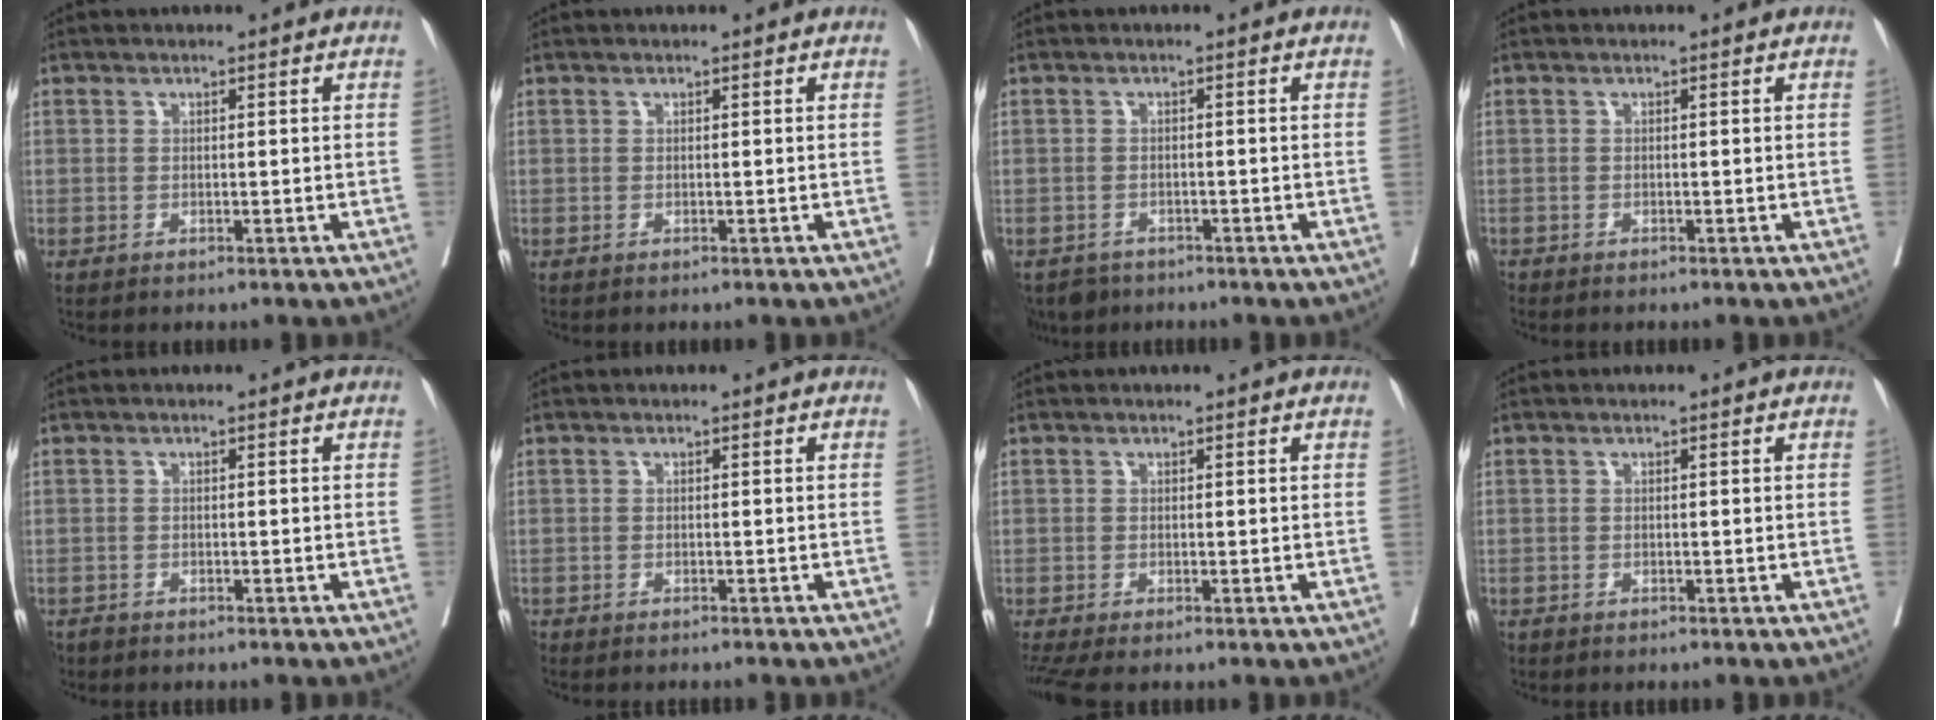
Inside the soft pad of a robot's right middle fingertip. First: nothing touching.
{"total": 0.0}
{"total": 3.6, "force": [-2.9, 2.1, 0.1], "torque": [0.004, 0.001, -0.047]}
{"total": 0.9, "force": [-0.9, 0.3, 0.1], "torque": [-0.007, -0.002, -0.019]}
{"total": 1.6, "force": [-1.5, 0.6, 0.0], "torque": [-0.004, -0.003, -0.027]}
{"total": 3.2, "force": [-3.0, 0.5, 1.0], "torque": [-0.009, -0.006, -0.045]}
{"total": 2.8, "force": [-2.3, 0.3, 1.6], "torque": [-0.033, -0.011, -0.044]}
{"total": 0.8, "force": [-0.7, 0.3, 0.0], "torque": [-0.008, -0.001, -0.016]}